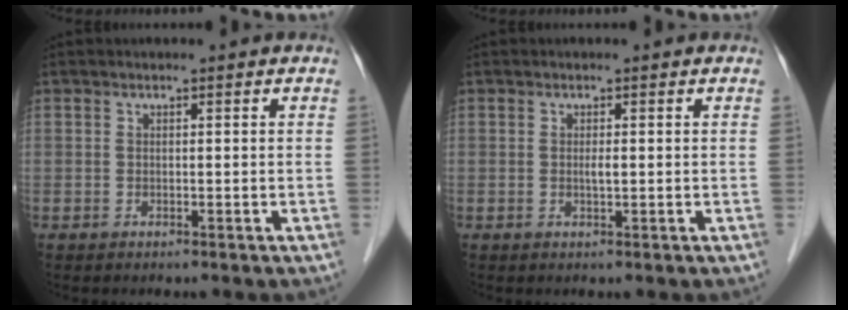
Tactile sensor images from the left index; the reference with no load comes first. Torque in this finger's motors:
{"motor_torque": [0.47, 0.28, 0.01, 0.06]}